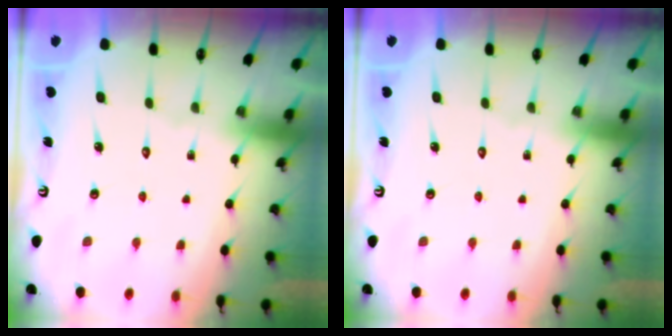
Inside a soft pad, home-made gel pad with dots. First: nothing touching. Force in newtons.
{"total": 0.0}